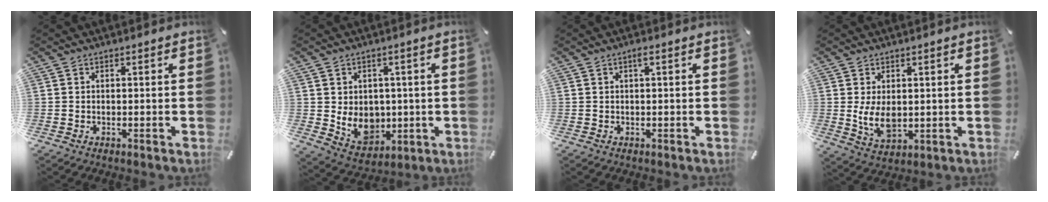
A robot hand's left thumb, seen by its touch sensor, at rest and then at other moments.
{"total": 8.4, "force": [0.3, 7.4, 3.8], "torque": [-0.075, -0.008, 0.014]}
{"total": 0.8, "force": [0.3, 0.1, 0.8], "torque": [-0.014, 0.001, 0.004]}
{"total": 7.2, "force": [0.4, 4.6, 5.5], "torque": [-0.126, -0.006, 0.006]}